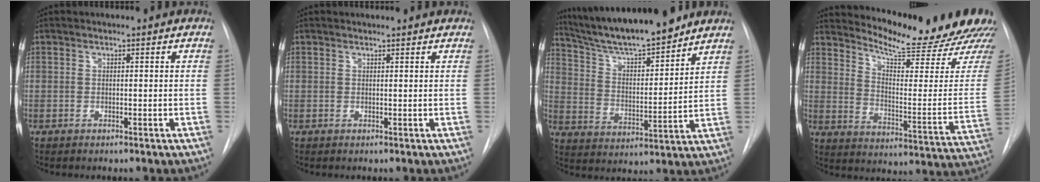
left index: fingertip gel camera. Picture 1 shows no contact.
{"total": 2.2, "force": [2.2, 0.3, 0.3], "torque": [-0.011, 0.012, 0.023]}
{"total": 16.1, "force": [14.3, 1.6, 7.3], "torque": [-0.124, 0.002, 0.244]}
{"total": 21.2, "force": [20.1, 0.9, 6.9], "torque": [-0.105, -0.118, 0.253]}